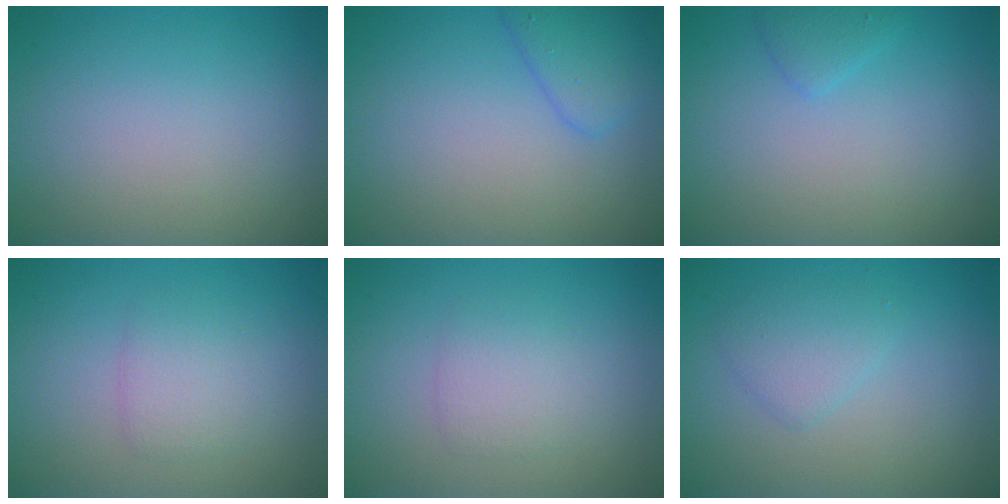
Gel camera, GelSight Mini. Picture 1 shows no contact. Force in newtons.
{"total": 1.8, "press": 1.8, "slide": 0.1}
{"total": 1.2, "press": 1.2, "slide": 0.0}
{"total": 2.0, "press": 2.0, "slide": 0.1}
{"total": 1.9, "press": 1.9, "slide": 0.1}
{"total": 2.0, "press": 2.0, "slide": 0.1}